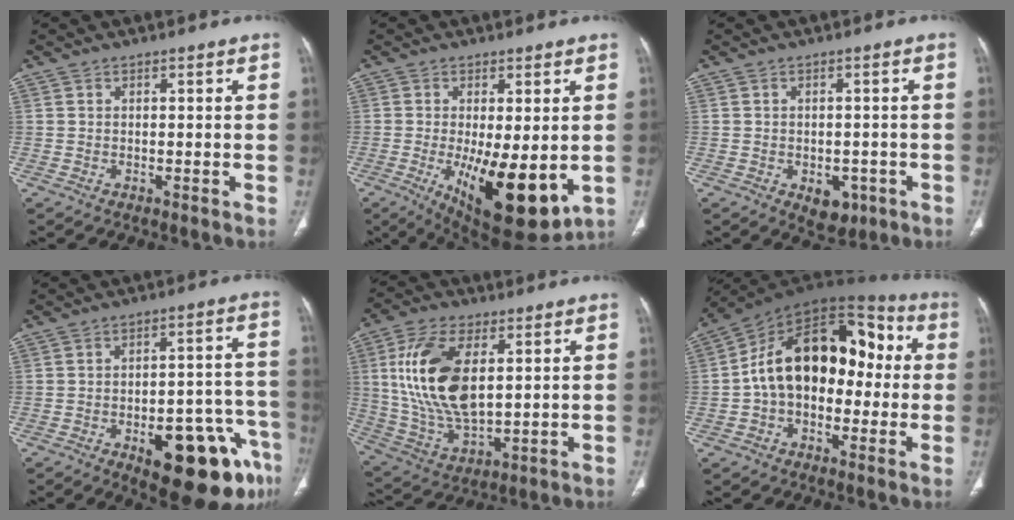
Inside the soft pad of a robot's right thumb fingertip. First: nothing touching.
{"total": 15.4, "force": [-3.0, 5.7, 13.9], "torque": [-0.216, -0.031, -0.027]}
{"total": 5.5, "force": [-2.2, 3.6, 3.5], "torque": [-0.024, 0.008, -0.018]}
{"total": 19.7, "force": [-9.6, 7.5, 15.4], "torque": [-0.133, 0.056, -0.115]}
{"total": 18.1, "force": [3.8, 9.2, 15.1], "torque": [-0.298, -0.013, 0.081]}
{"total": 20.0, "force": [0.1, 13.0, 15.2], "torque": [-0.208, 0.060, -0.010]}